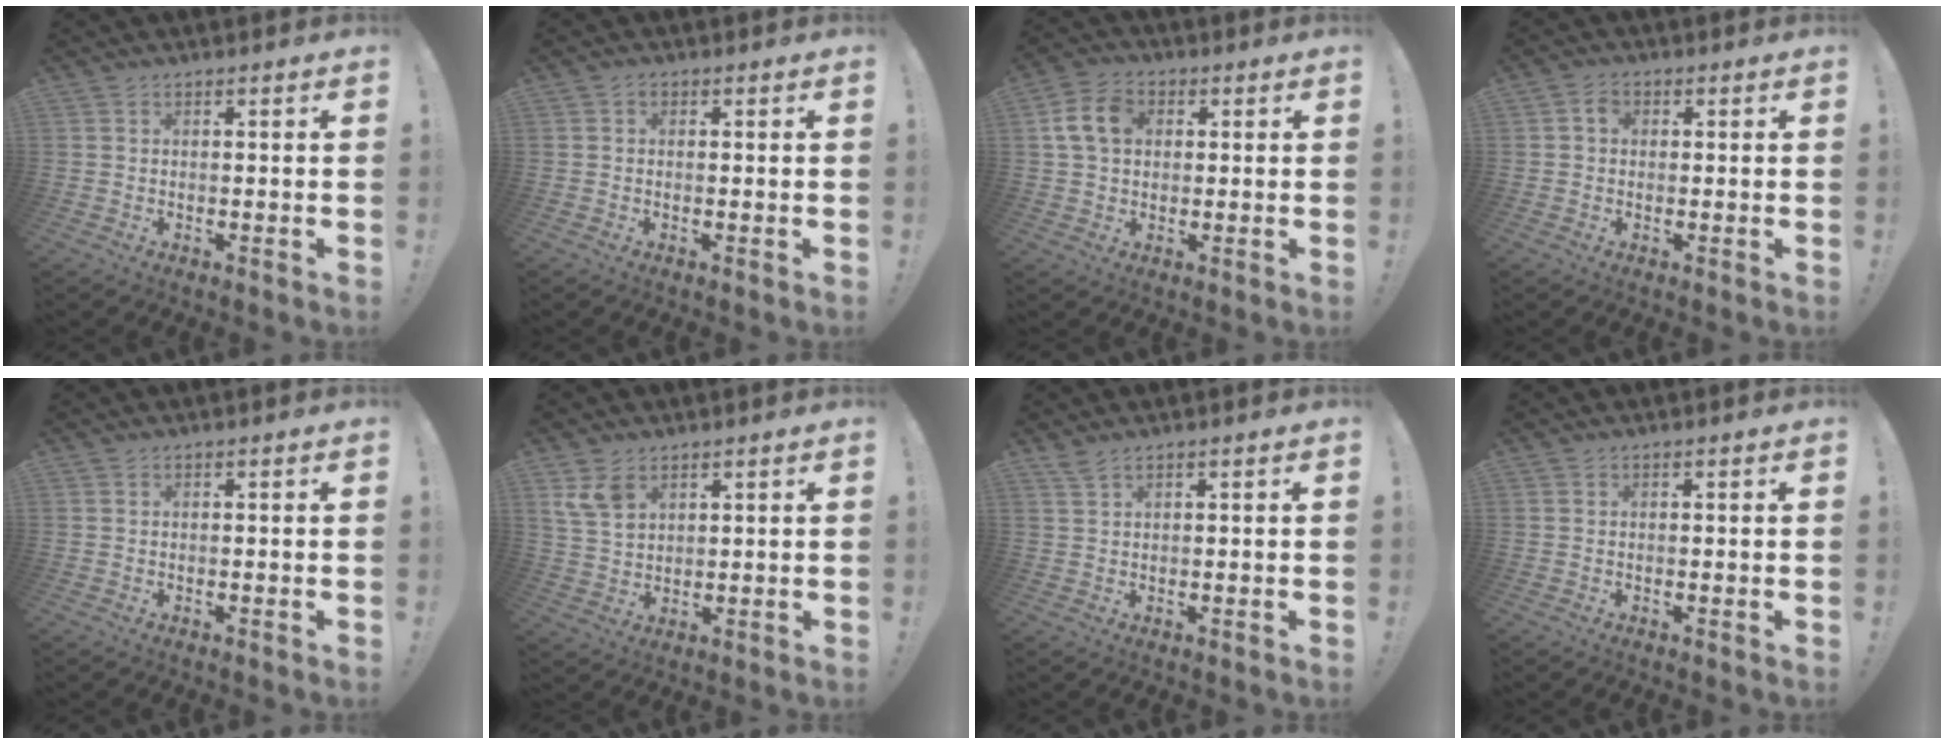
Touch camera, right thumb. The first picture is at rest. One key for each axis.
{"total": 0.8, "fx": -0.3, "fy": 0.6, "fz": 0.3, "tx": -0.011, "ty": 0.005, "tz": -0.005}
{"total": 10.1, "fx": 2.4, "fy": 7.5, "fz": 6.3, "tx": -0.107, "ty": 0.012, "tz": 0.048}
{"total": 2.7, "fx": 0.2, "fy": 2.2, "fz": 1.6, "tx": -0.022, "ty": 0.005, "tz": 0.002}
{"total": 0.0}
{"total": 7.0, "fx": 4.0, "fy": 4.5, "fz": 3.7, "tx": -0.076, "ty": -0.010, "tz": 0.078}
{"total": 1.9, "fx": 1.5, "fy": 0.5, "fz": 1.0, "tx": -0.027, "ty": -0.001, "tz": 0.029}
{"total": 0.0}